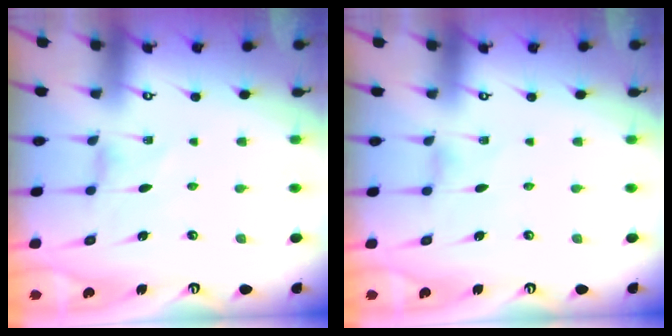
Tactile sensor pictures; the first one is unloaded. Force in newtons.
{"total": 0.7, "press": 0.6, "slide": 0.3}